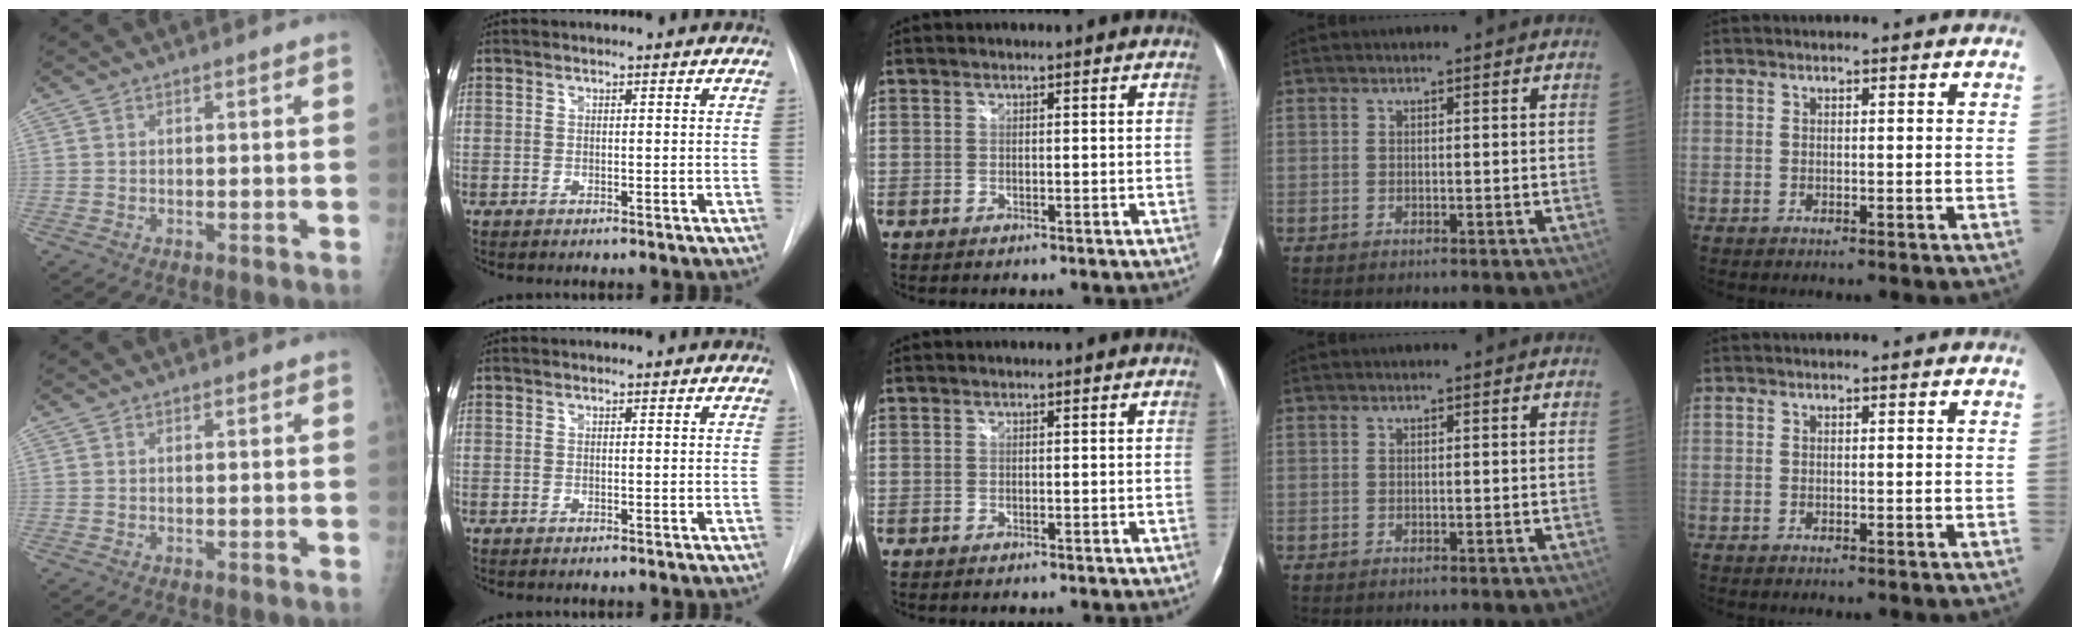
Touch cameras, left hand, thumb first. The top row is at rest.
{}